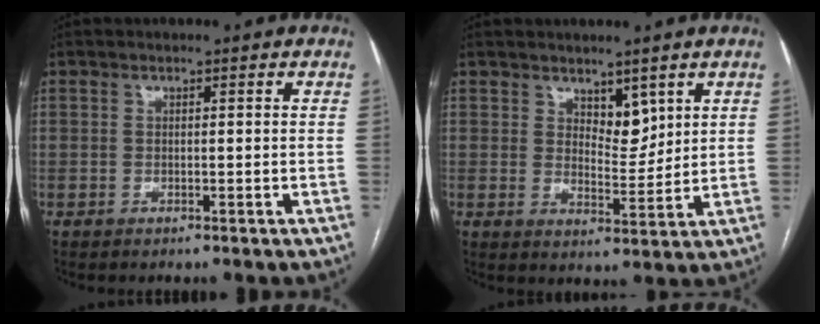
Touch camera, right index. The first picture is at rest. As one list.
[{"total": 4.5, "force": [2.8, 2.2, 2.7], "torque": [-0.041, -0.007, 0.052]}]